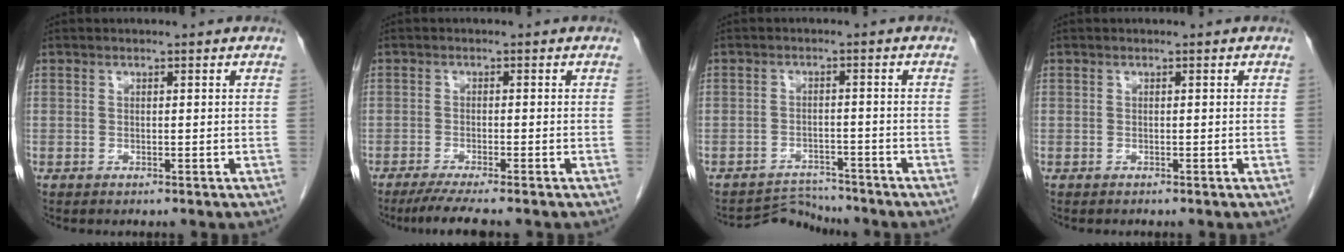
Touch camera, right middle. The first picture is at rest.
{"total": 5.2, "force": [-4.2, -0.4, 3.0], "torque": [-0.046, -0.014, -0.070]}
{"total": 4.1, "force": [-3.7, 0.3, -1.6], "torque": [0.033, 0.005, -0.056]}
{"total": 0.0}